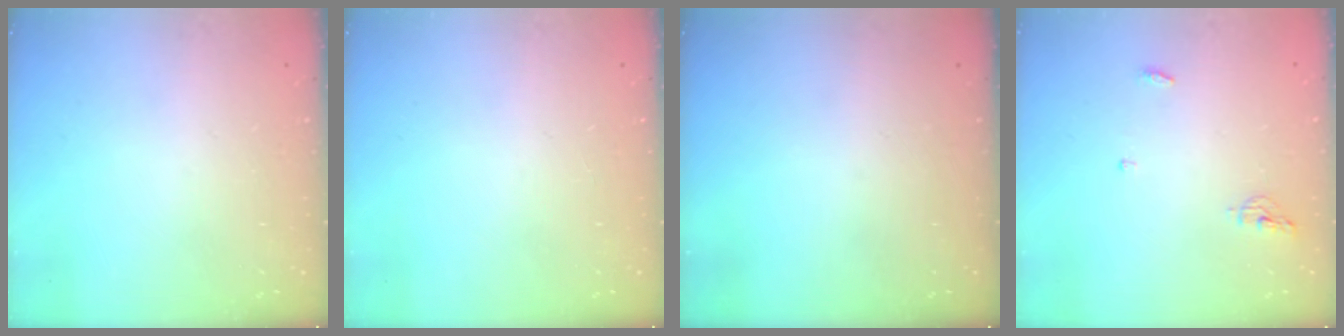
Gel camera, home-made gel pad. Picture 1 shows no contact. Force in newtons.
{"total": 0.0}
{"total": 0.0}
{"total": 7.2, "press": 4.7, "slide": 5.5}